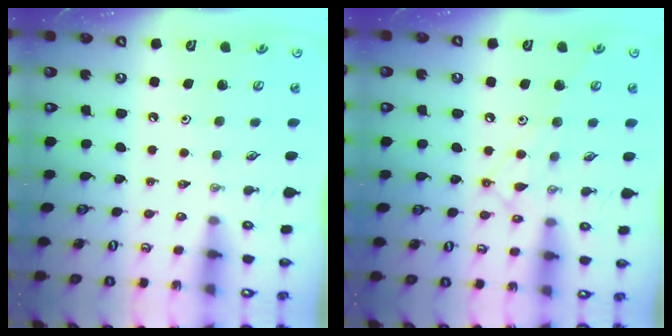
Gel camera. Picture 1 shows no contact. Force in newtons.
{"total": 11.3, "press": 11.3, "slide": 0.8}